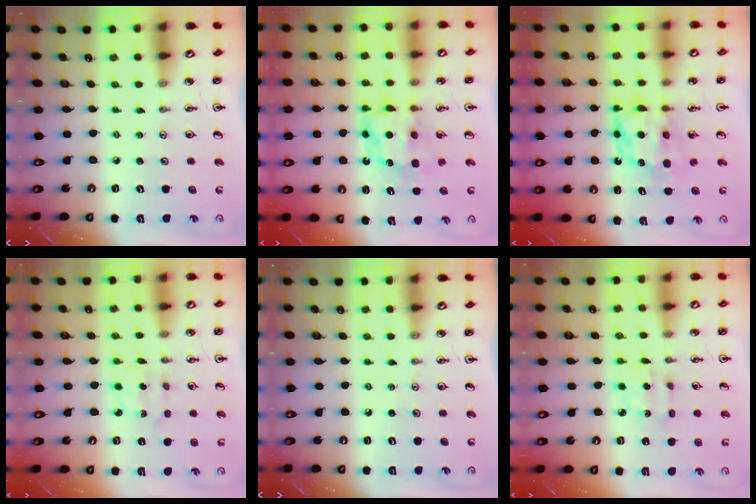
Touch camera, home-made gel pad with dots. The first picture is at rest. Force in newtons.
{"total": 6.9, "press": 6.9, "slide": 0.4}
{"total": 6.3, "press": 6.3, "slide": 0.5}
{"total": 2.5, "press": 2.4, "slide": 0.6}
{"total": 0.0}
{"total": 3.4, "press": 3.3, "slide": 0.7}